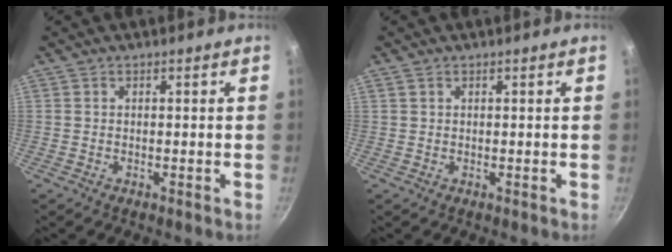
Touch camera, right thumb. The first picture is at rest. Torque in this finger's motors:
{"motor_torque": [-0.17, -0.20, -0.34, 0.15, 0.05]}